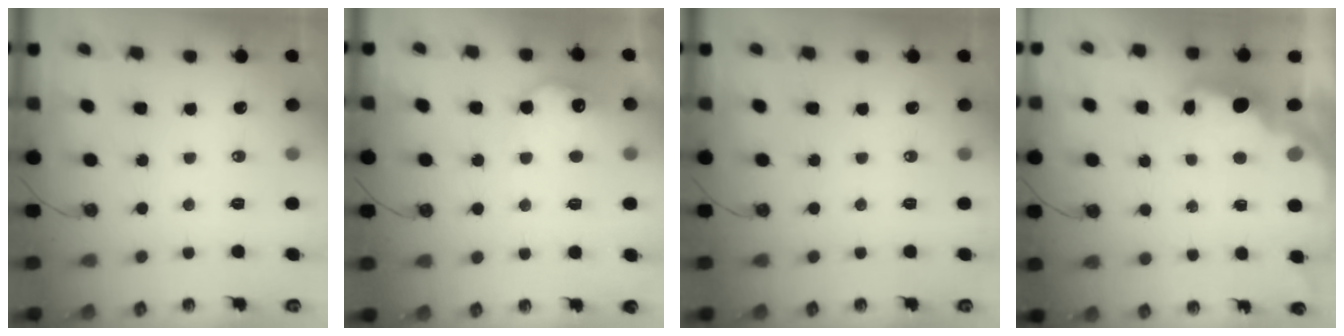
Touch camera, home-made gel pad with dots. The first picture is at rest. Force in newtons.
{"total": 10.7, "press": 10.7, "slide": 0.4}
{"total": 0.0}
{"total": 2.4, "press": 2.3, "slide": 0.8}